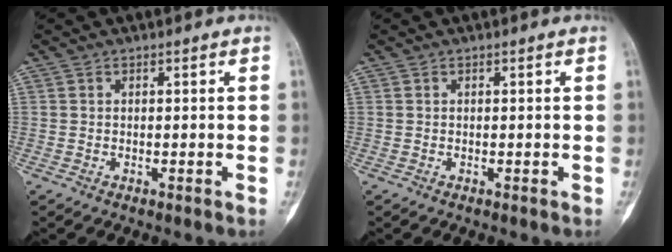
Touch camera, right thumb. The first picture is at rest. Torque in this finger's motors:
{"motor_torque": [0.00, 0.00, 0.11, -0.06, 0.00]}